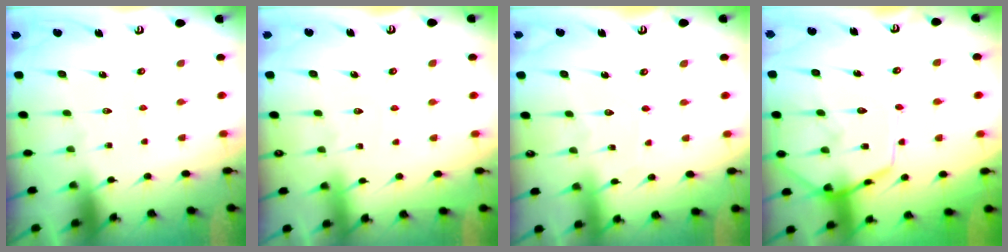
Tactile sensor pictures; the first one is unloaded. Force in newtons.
{"total": 2.9, "press": 2.9, "slide": 0.3}
{"total": 3.5, "press": 3.5, "slide": 0.4}
{"total": 13.0, "press": 13.0, "slide": 1.3}